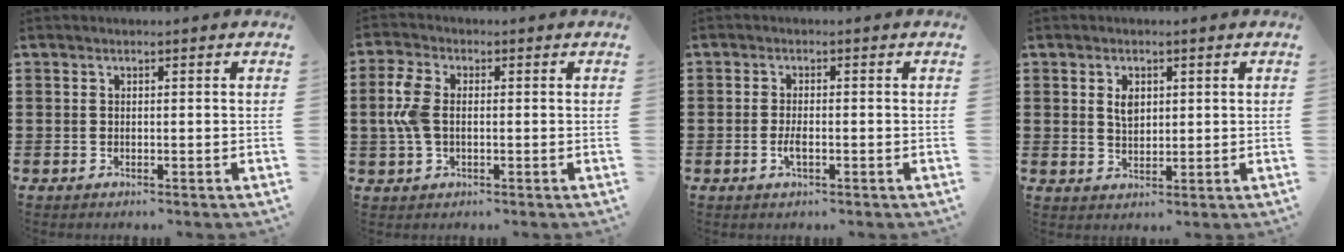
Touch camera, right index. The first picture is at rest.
{"total": 5.7, "force": [0.2, 3.5, 4.5], "torque": [-0.127, -0.002, -0.007]}
{"total": 2.2, "force": [-0.7, 0.7, 2.0], "torque": [-0.044, -0.004, -0.014]}
{"total": 2.7, "force": [0.9, 1.7, 1.9], "torque": [-0.036, 0.003, 0.014]}